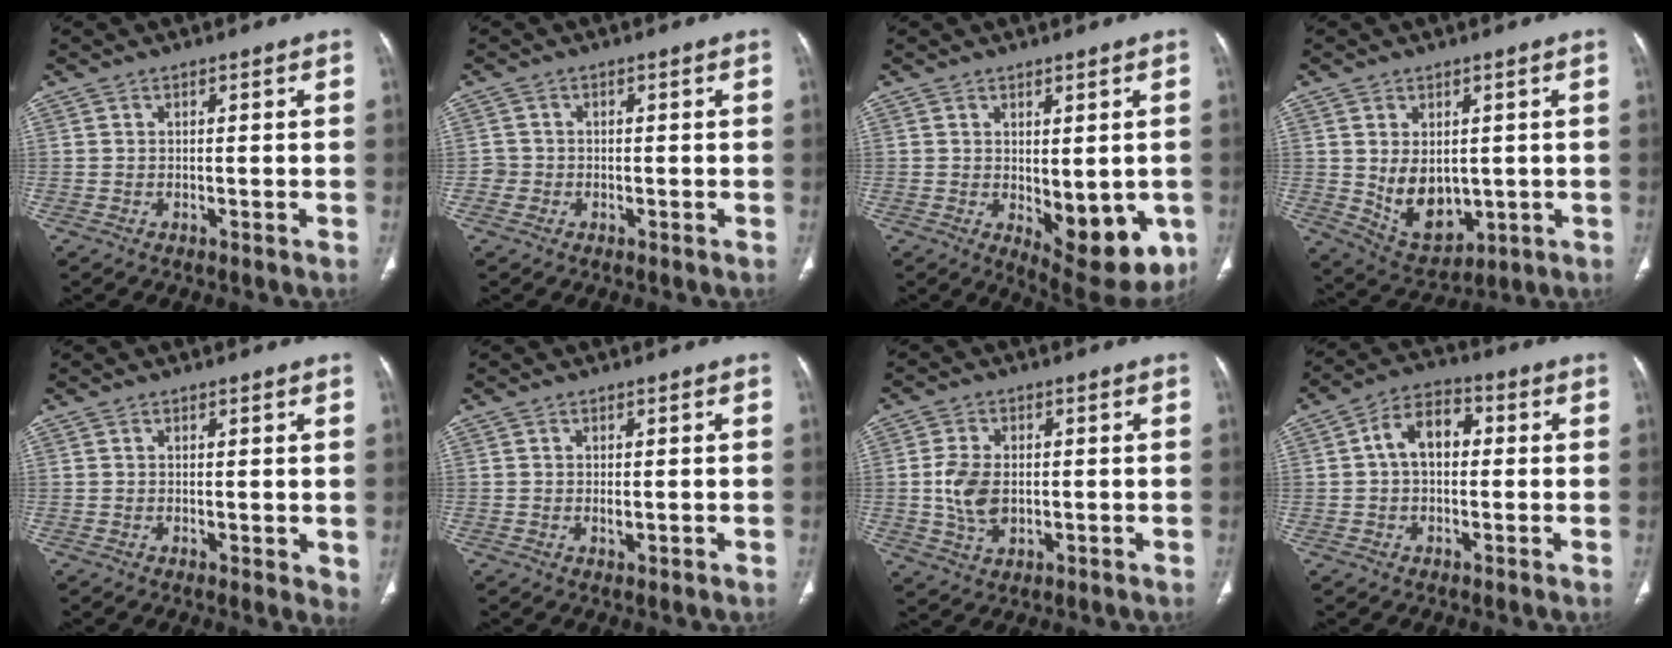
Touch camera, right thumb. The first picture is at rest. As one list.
[{"total": 1.7, "force": [-0.5, 1.6, 0.0], "torque": [0.013, 0.008, -0.014]}, {"total": 12.7, "force": [-2.6, 5.9, 11.0], "torque": [-0.107, -0.020, -0.014]}, {"total": 9.8, "force": [0.0, 6.7, 7.2], "torque": [-0.090, -0.014, 0.028]}, {"total": 2.7, "force": [0.4, 1.1, 2.4], "torque": [-0.032, -0.012, 0.006]}, {"total": 1.2, "force": [-0.1, 0.6, 1.0], "torque": [-0.018, -0.003, 0.000]}, {"total": 7.2, "force": [-0.2, 4.8, 5.3], "torque": [-0.101, -0.001, 0.000]}, {"total": 8.2, "force": [0.7, 5.5, 6.1], "torque": [-0.090, 0.027, 0.002]}]